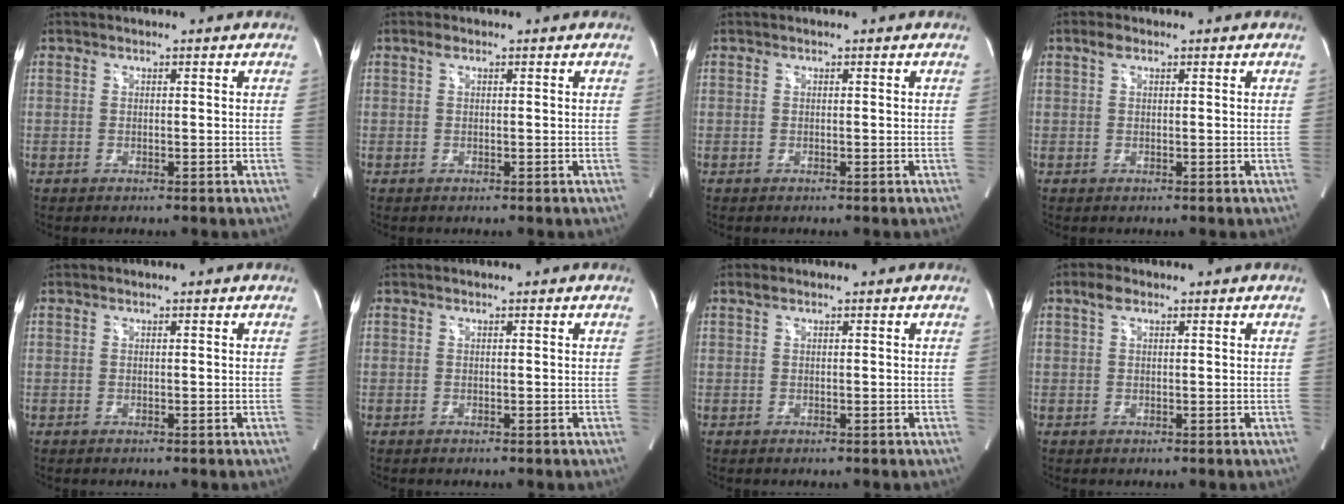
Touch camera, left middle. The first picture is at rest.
{"total": 0.8, "force": [0.5, 0.4, 0.6], "torque": [-0.012, 0.007, 0.008]}
{"total": 0.0}
{"total": 1.4, "force": [0.8, 0.6, 0.9], "torque": [-0.021, 0.011, 0.016]}
{"total": 0.0}
{"total": 0.0}
{"total": 0.6, "force": [0.5, 0.1, 0.4], "torque": [-0.013, 0.008, 0.010]}
{"total": 1.9, "force": [1.2, 0.8, 1.3], "torque": [-0.031, 0.014, 0.024]}